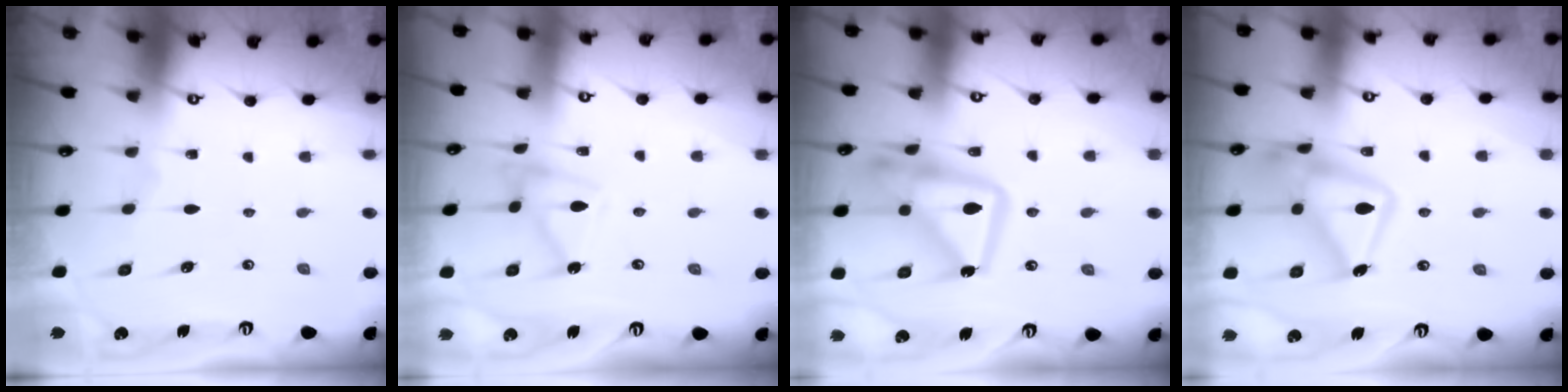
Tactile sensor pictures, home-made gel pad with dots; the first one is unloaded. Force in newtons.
{"total": 10.5, "press": 10.5, "slide": 0.3}
{"total": 17.1, "press": 17.1, "slide": 1.5}
{"total": 17.1, "press": 17.1, "slide": 1.2}